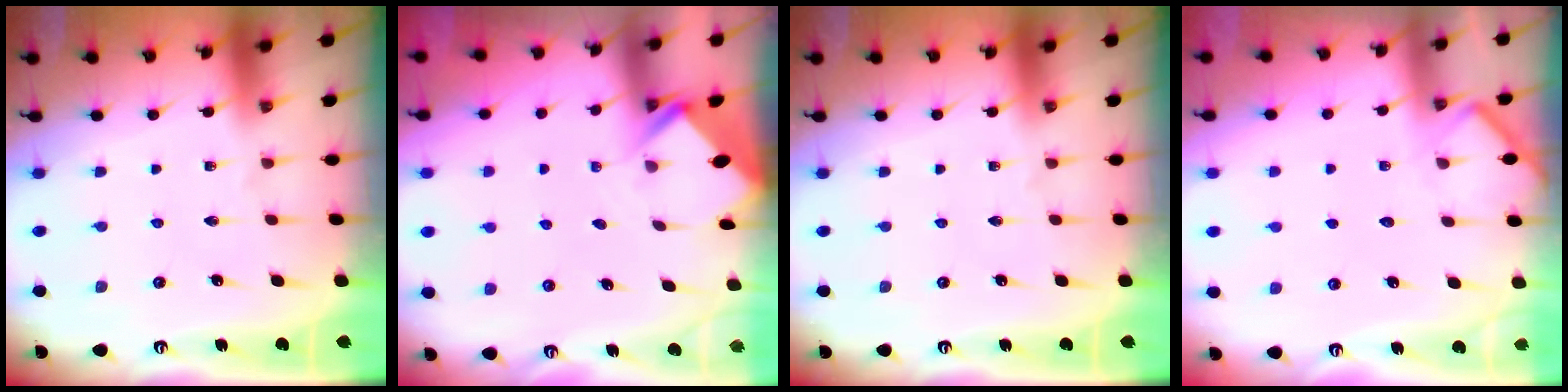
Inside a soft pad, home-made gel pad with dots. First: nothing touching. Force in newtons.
{"total": 2.7, "press": 2.7, "slide": 0.2}
{"total": 0.0}
{"total": 5.6, "press": 5.6, "slide": 0.5}